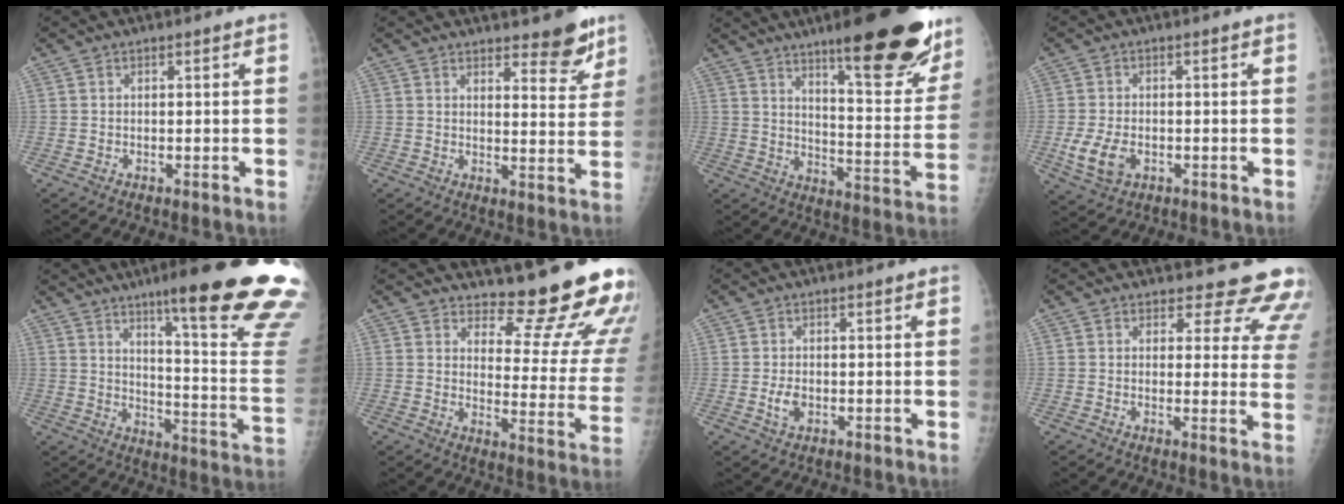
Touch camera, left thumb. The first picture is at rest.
{"total": 7.3, "force": [5.5, 2.2, 4.2], "torque": [-0.027, -0.040, 0.075]}
{"total": 24.5, "force": [15.6, 5.6, 18.1], "torque": [-0.212, -0.084, 0.225]}
{"total": 6.0, "force": [-1.5, 3.9, 4.2], "torque": [-0.087, -0.003, -0.021]}
{"total": 26.2, "force": [17.1, 2.4, 19.7], "torque": [-0.213, -0.091, 0.235]}
{"total": 16.1, "force": [14.9, 2.5, 5.5], "torque": [-0.031, -0.174, 0.177]}
{"total": 2.5, "force": [-0.3, 1.5, 1.9], "torque": [-0.037, -0.003, -0.003]}
{"total": 13.0, "force": [11.9, 4.6, 2.4], "torque": [0.023, -0.090, 0.106]}